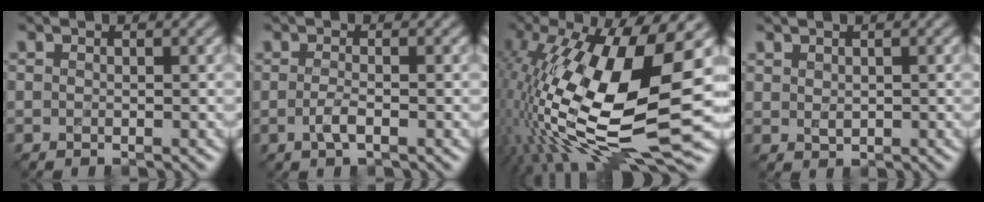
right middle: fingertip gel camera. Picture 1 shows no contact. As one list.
[{"total": 1.6, "force": [-0.6, 0.5, 1.4], "torque": [-0.032, -0.002, -0.015]}, {"total": 17.3, "force": [-1.0, 6.4, 16.0], "torque": [-0.325, 0.001, -0.019]}, {"total": 1.0, "force": [0.6, 0.6, 0.5], "torque": [-0.011, -0.002, 0.017]}]